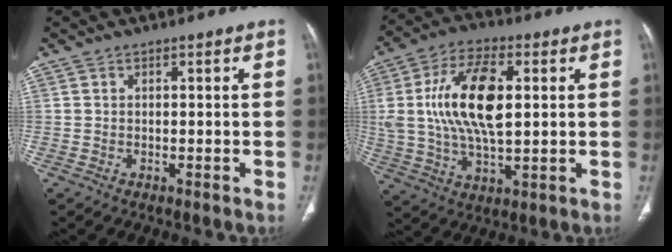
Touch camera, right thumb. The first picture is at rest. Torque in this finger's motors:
{"motor_torque": [0.62, 0.73, 1.08, 0.91, 0.23]}